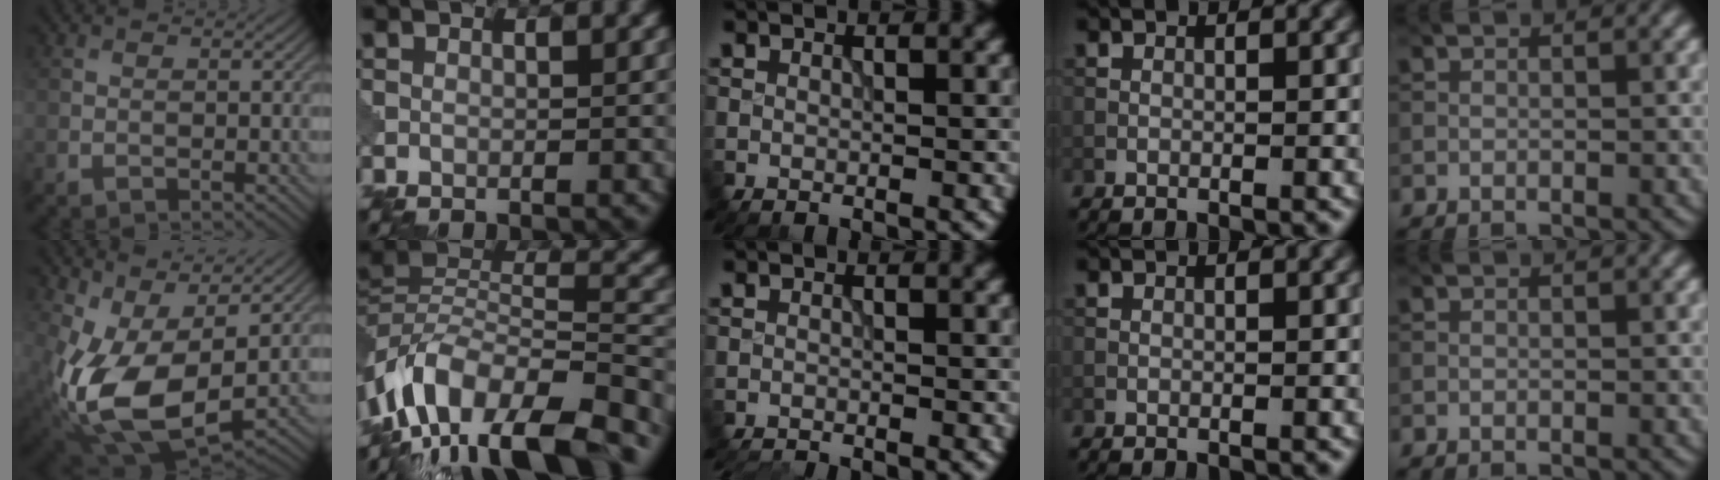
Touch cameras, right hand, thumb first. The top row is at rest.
{"thumb": {"total": 12.4, "force": [0.5, 6.6, 10.5], "torque": [-0.229, -0.019, 0.013]}, "index": {"total": 14.6, "force": [-10.1, 6.2, 8.5], "torque": [-0.180, 0.017, -0.174]}, "middle": {"total": 1.7, "force": [-1.7, 0.1, 0.3], "torque": [-0.005, -0.005, -0.036]}}